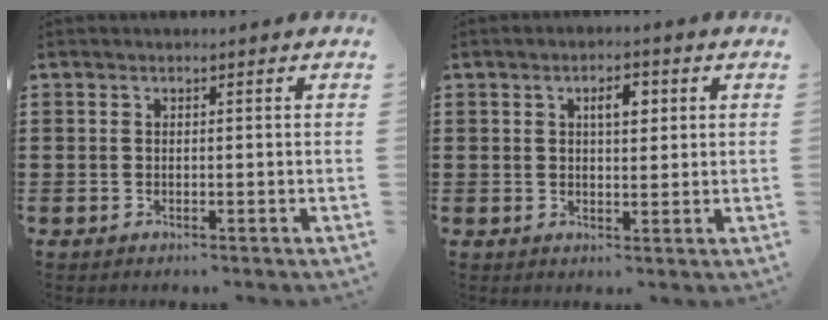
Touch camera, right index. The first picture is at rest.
{"total": 3.4, "force": [1.1, 1.4, 2.9], "torque": [-0.043, 0.003, 0.012]}